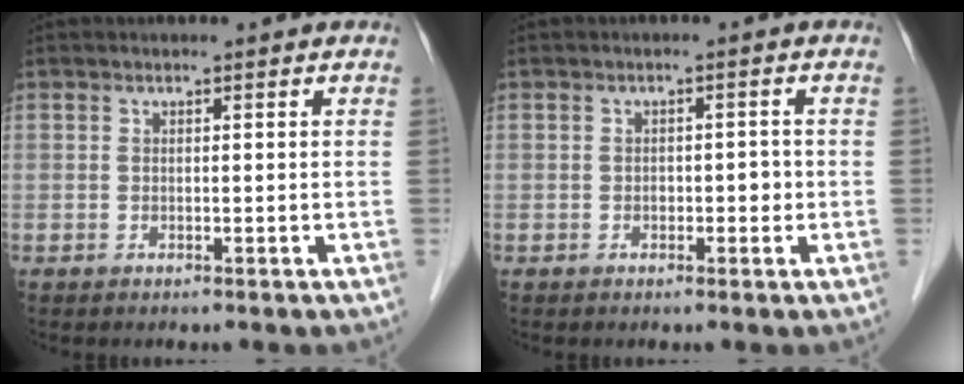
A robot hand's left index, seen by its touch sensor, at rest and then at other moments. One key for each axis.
{"total": 1.6, "fx": -0.4, "fy": 1.0, "fz": 1.2, "tx": -0.015, "ty": 0.005, "tz": -0.005}